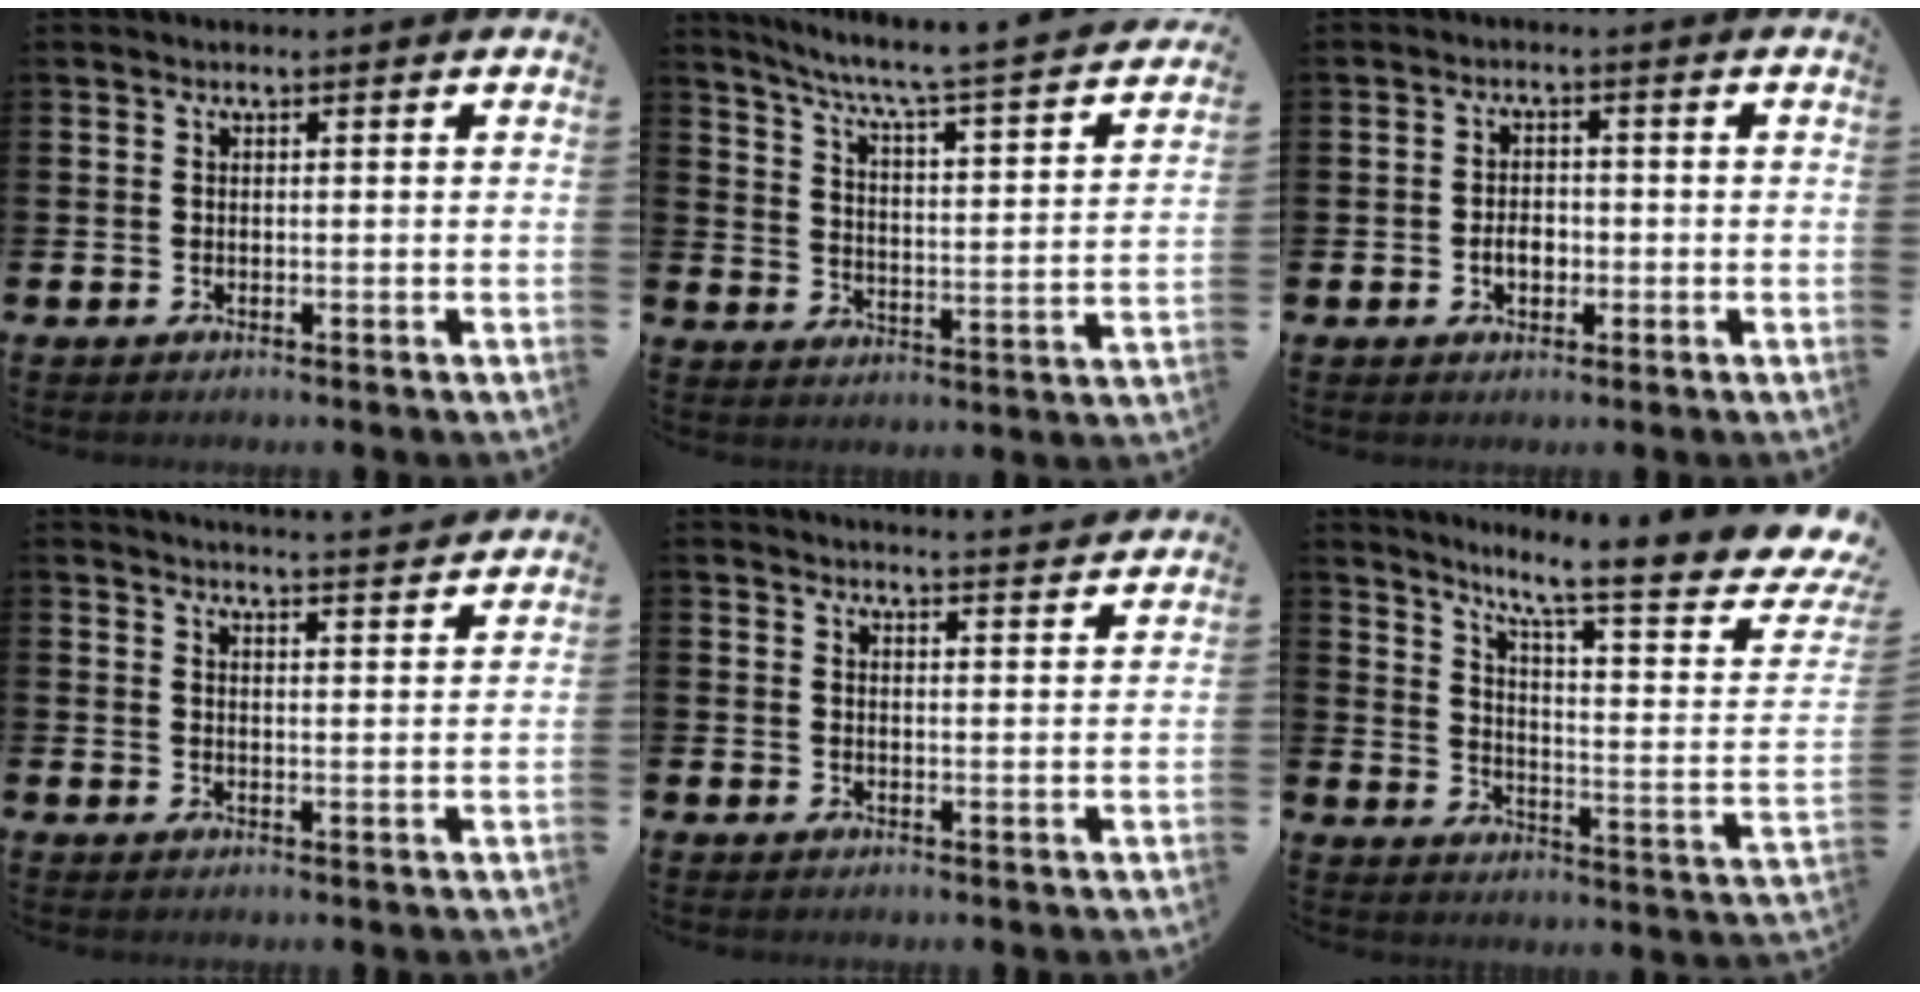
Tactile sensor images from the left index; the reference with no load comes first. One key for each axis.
{"total": 5.4, "fx": 4.7, "fy": 0.0, "fz": 2.8, "tx": -0.078, "ty": -0.047, "tz": 0.068}
{"total": 2.9, "fx": -0.7, "fy": 2.0, "fz": 1.9, "tx": -0.019, "ty": -0.003, "tz": -0.020}
{"total": 3.9, "fx": 3.9, "fy": -0.6, "fz": 0.2, "tx": -0.010, "ty": -0.028, "tz": 0.069}
{"total": 3.3, "fx": 3.3, "fy": -0.3, "fz": -0.1, "tx": 0.004, "ty": -0.026, "tz": 0.057}
{"total": 9.8, "fx": 7.8, "fy": 1.4, "fz": 5.8, "tx": -0.106, "ty": -0.072, "tz": 0.117}